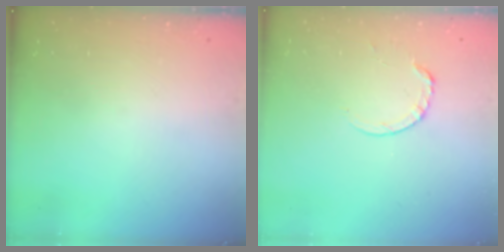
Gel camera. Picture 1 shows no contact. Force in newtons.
{"total": 5.9, "press": 5.9, "slide": 0.5}